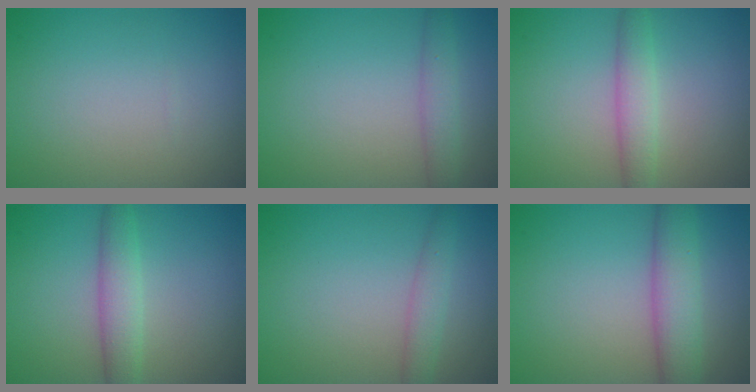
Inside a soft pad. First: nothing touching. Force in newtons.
{"total": 2.0, "press": 2.0, "slide": 0.0}
{"total": 2.6, "press": 2.6, "slide": 0.1}
{"total": 3.0, "press": 3.0, "slide": 0.1}
{"total": 1.8, "press": 1.8, "slide": 0.0}
{"total": 4.4, "press": 4.4, "slide": 0.3}